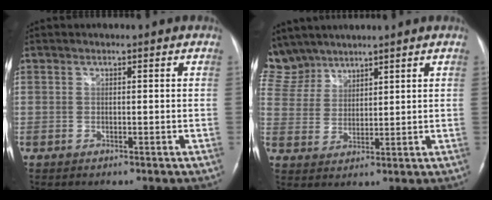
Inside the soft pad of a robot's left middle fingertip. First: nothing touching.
{"total": 9.1, "force": [8.0, 4.2, 0.7], "torque": [-0.032, 0.013, 0.175]}